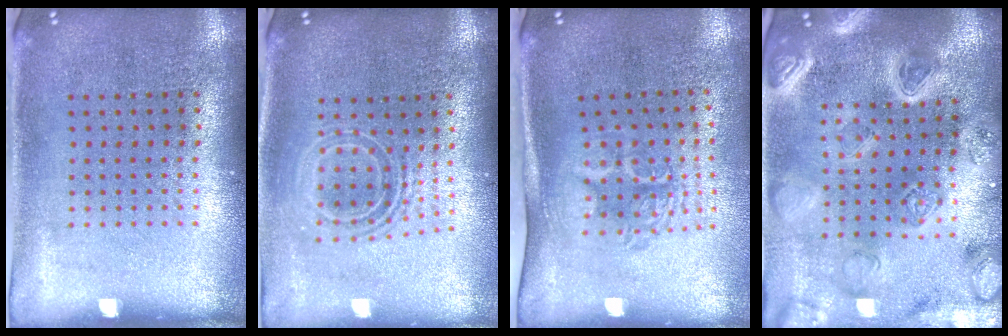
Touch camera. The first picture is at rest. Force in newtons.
{"total": 1.7, "press": 1.2, "slide": 1.1}
{"total": 1.7, "press": 1.3, "slide": 1.2}
{"total": 4.4, "press": 3.9, "slide": 2.0}